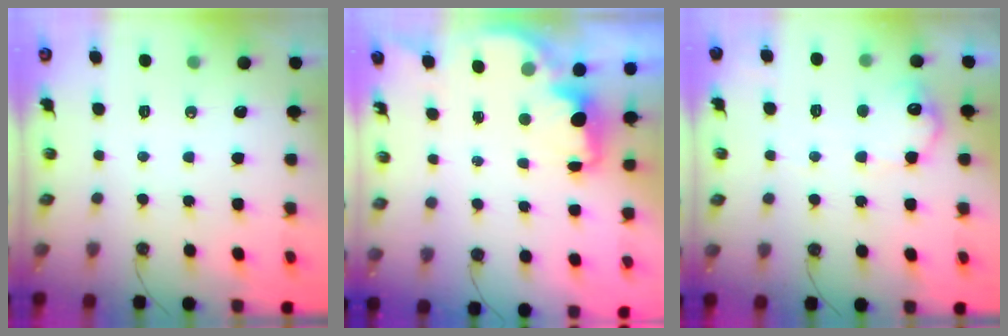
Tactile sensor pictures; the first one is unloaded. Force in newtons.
{"total": 2.4, "press": 2.3, "slide": 0.8}
{"total": 11.2, "press": 11.2, "slide": 0.5}